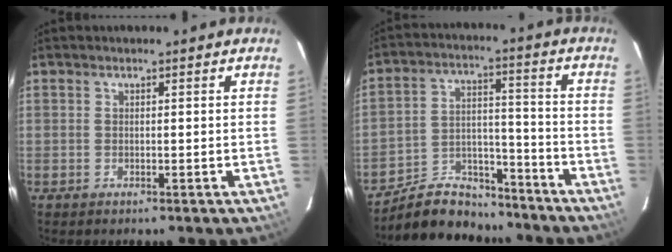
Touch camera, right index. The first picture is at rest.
{"total": 13.3, "force": [-11.5, 5.9, 3.3], "torque": [-0.074, 0.039, -0.178]}